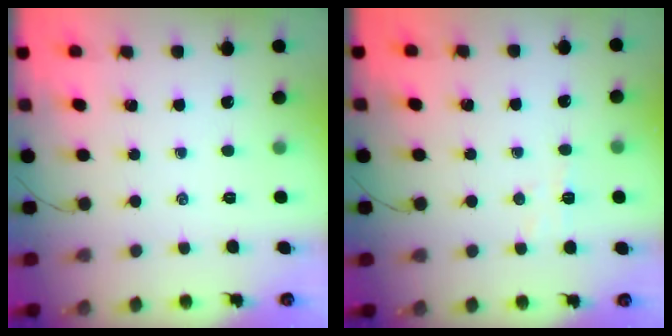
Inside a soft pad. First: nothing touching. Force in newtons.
{"total": 3.5, "press": 3.4, "slide": 1.0}